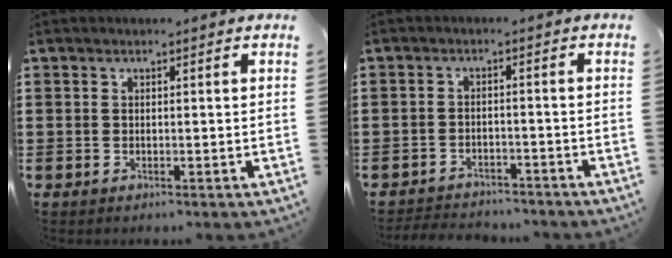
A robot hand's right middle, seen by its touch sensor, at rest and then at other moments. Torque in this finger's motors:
{"motor_torque": [0.02, -0.01, 0.10, 0.04]}